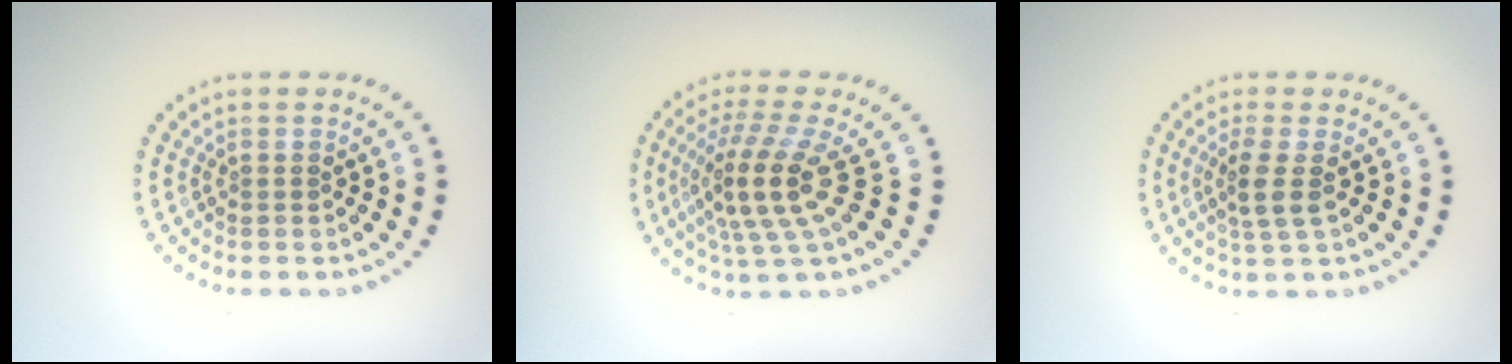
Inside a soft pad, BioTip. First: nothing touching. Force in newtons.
{"total": 4.8, "press": 3.8, "slide": 3.0}
{"total": 2.4, "press": 1.9, "slide": 1.5}